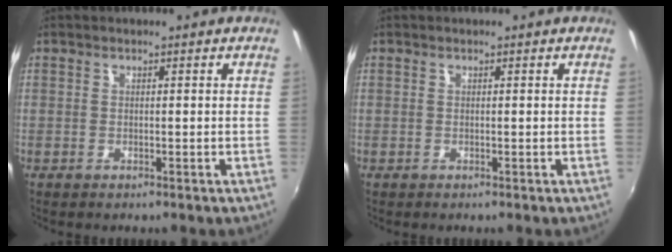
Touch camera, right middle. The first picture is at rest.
{"total": 0.0}